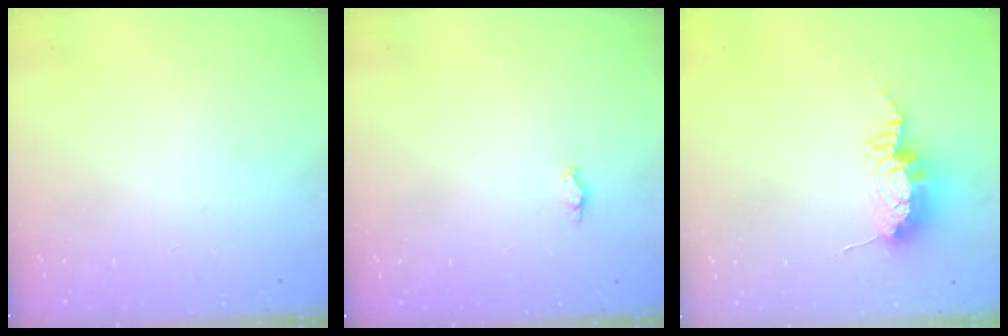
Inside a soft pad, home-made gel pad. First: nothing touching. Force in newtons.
{"total": 2.2, "press": 1.9, "slide": 1.2}
{"total": 10.1, "press": 10.0, "slide": 1.0}